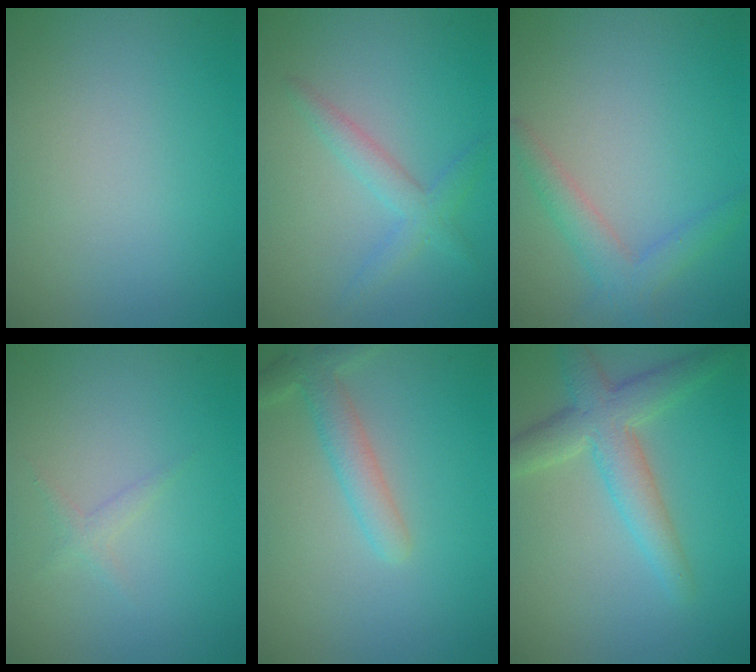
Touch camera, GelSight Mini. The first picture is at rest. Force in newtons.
{"total": 2.5, "press": 2.5, "slide": 0.1}
{"total": 2.9, "press": 2.9, "slide": 0.1}
{"total": 0.9, "press": 0.9, "slide": 0.0}
{"total": 3.0, "press": 3.0, "slide": 0.2}
{"total": 4.9, "press": 4.9, "slide": 0.2}